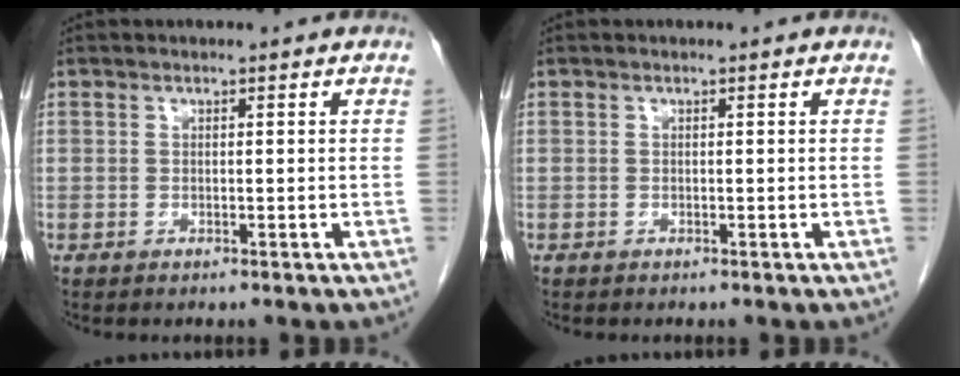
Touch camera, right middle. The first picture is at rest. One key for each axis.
{"total": 0.0}